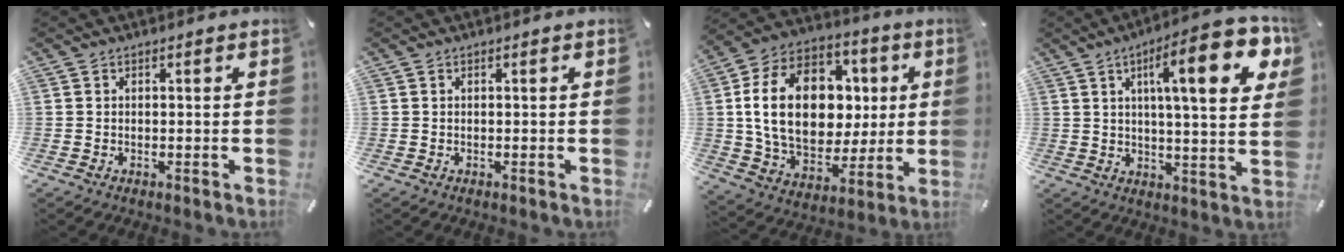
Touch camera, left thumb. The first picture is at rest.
{"total": 0.0}
{"total": 23.1, "force": [2.8, 16.7, 15.8], "torque": [-0.306, 0.005, 0.057]}
{"total": 19.5, "force": [7.7, 5.1, 17.2], "torque": [-0.248, -0.029, 0.105]}